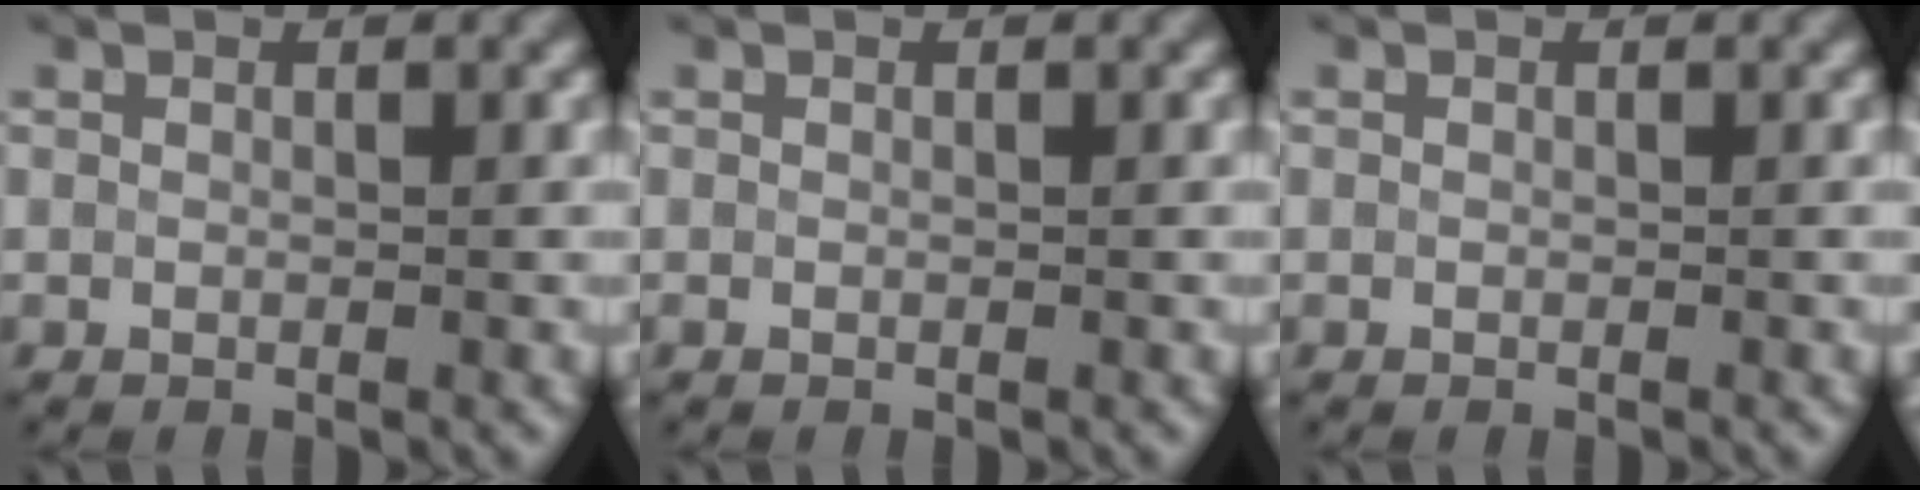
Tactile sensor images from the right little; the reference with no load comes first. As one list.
[{"total": 0.0}, {"total": 0.9, "force": [-0.4, -0.1, -0.8], "torque": [0.014, 0.002, 0.000]}]